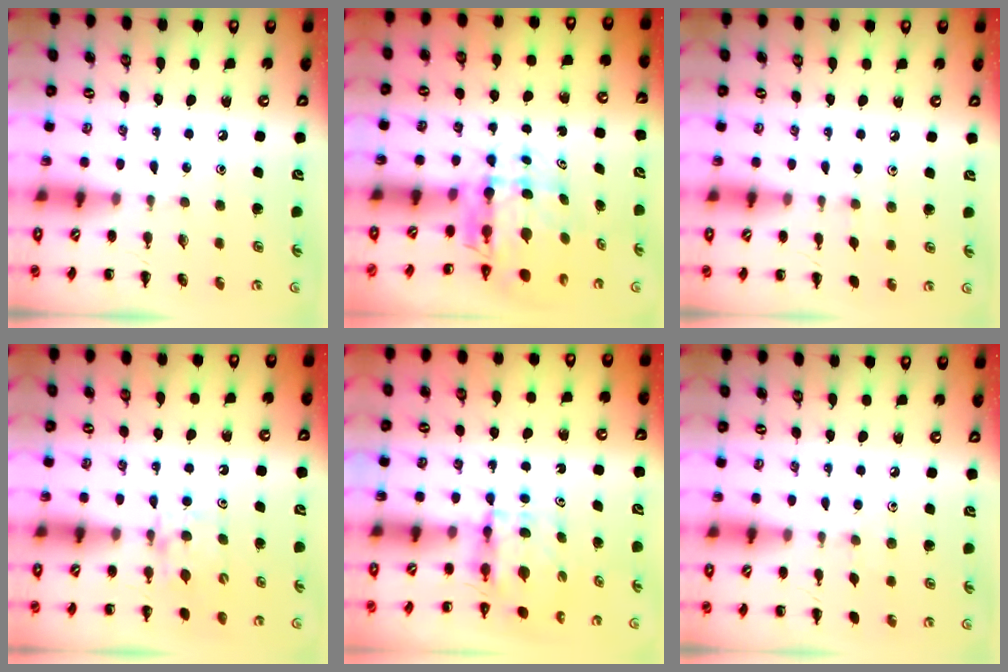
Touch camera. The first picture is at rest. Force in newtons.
{"total": 6.3, "press": 6.2, "slide": 1.5}
{"total": 3.8, "press": 3.5, "slide": 1.3}
{"total": 5.3, "press": 5.0, "slide": 1.7}
{"total": 4.0, "press": 3.9, "slide": 0.3}
{"total": 4.1, "press": 3.7, "slide": 1.7}